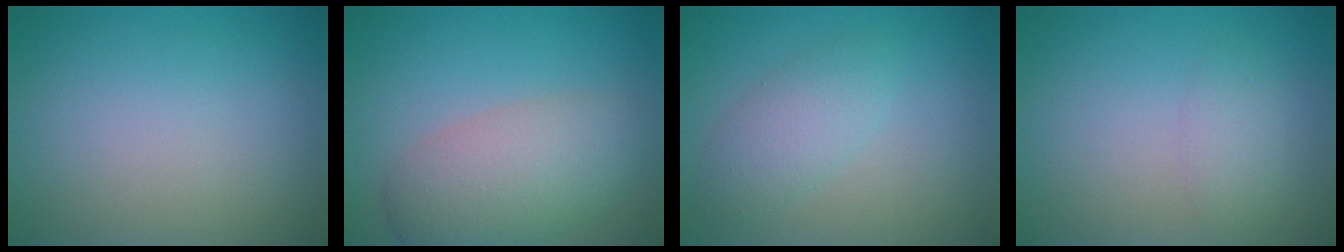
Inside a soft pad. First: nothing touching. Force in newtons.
{"total": 5.7, "press": 5.7, "slide": 0.1}
{"total": 2.8, "press": 2.8, "slide": 0.1}
{"total": 1.7, "press": 1.7, "slide": 0.0}